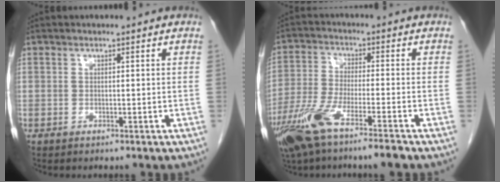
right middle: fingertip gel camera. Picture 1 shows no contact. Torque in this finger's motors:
{"motor_torque": [1.20, -0.93, 0.30, 0.11]}